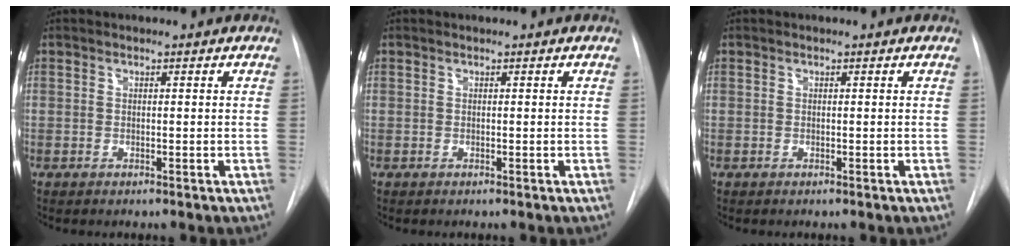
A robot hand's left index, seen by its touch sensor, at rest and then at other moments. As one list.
[{"total": 0.0}, {"total": 0.0}]